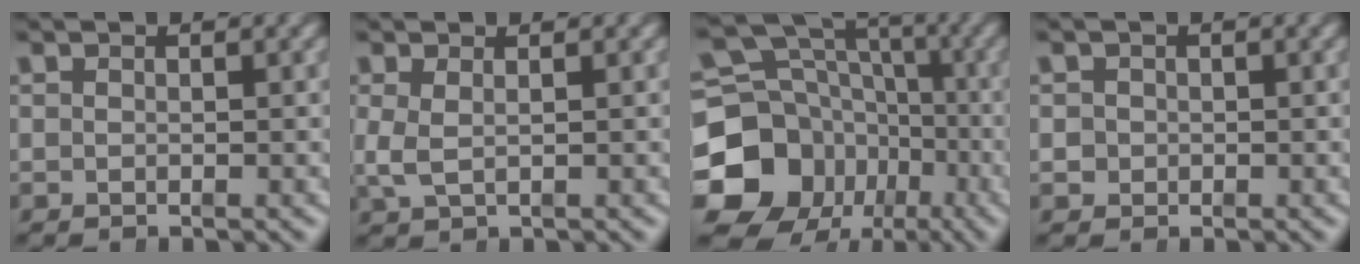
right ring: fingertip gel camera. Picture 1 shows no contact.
{"total": 2.0, "force": [0.3, 1.0, 1.6], "torque": [-0.049, -0.014, 0.015]}
{"total": 19.6, "force": [-3.4, 17.1, 8.8], "torque": [-0.171, -0.071, -0.052]}
{"total": 2.0, "force": [-0.2, 2.0, 0.3], "torque": [-0.016, -0.006, -0.005]}